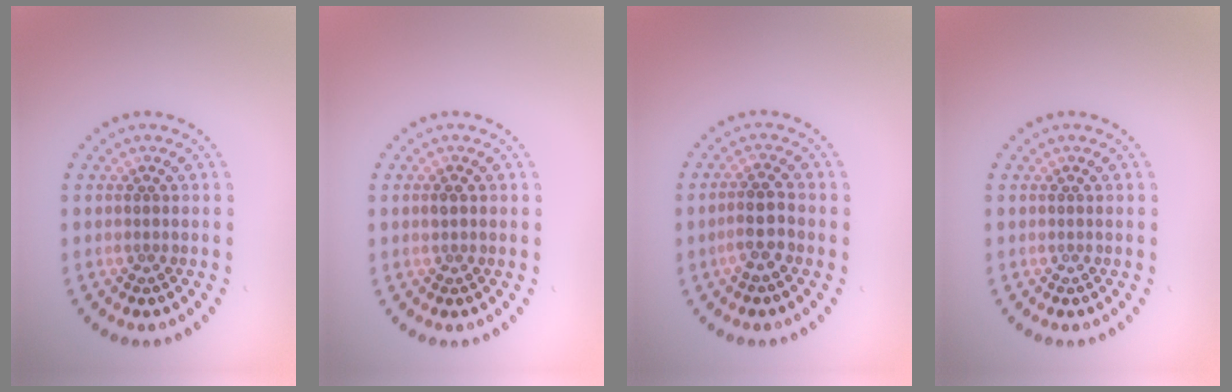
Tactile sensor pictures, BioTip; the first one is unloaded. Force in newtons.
{"total": 0.7, "press": 0.7, "slide": 0.0}
{"total": 2.3, "press": 2.0, "slide": 1.1}
{"total": 0.0}